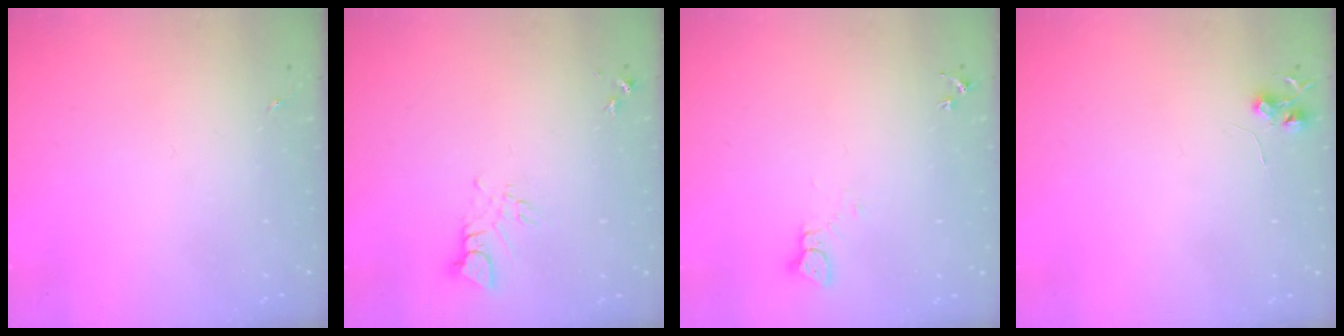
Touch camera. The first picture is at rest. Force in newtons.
{"total": 3.7, "press": 3.7, "slide": 0.4}
{"total": 2.2, "press": 2.2, "slide": 0.2}
{"total": 6.0, "press": 6.0, "slide": 0.5}